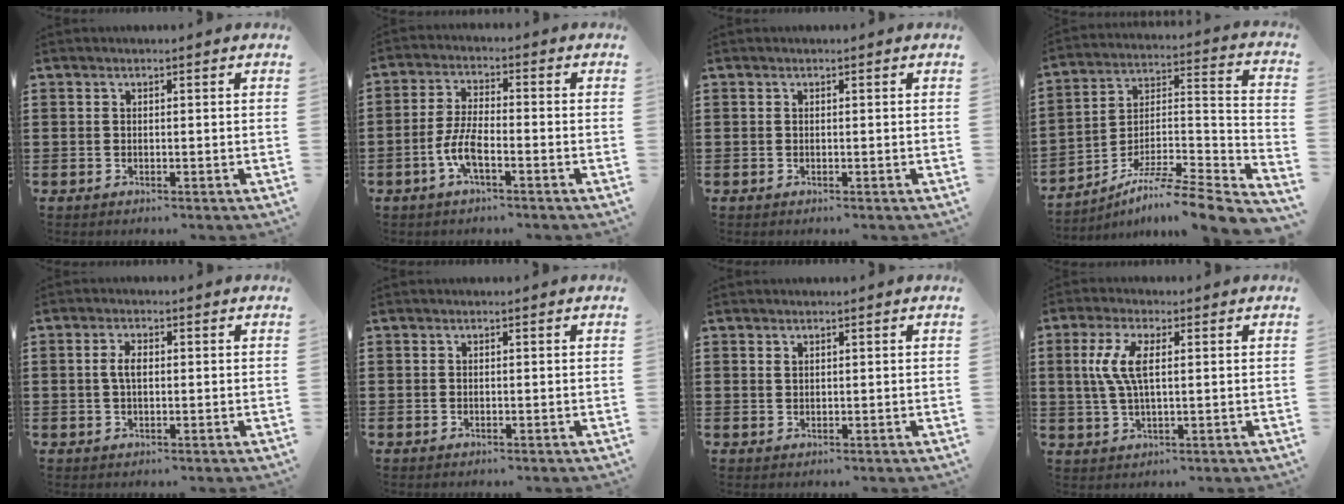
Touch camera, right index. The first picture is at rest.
{"total": 6.0, "force": [-2.5, 1.6, 5.2], "torque": [-0.129, -0.013, -0.054]}
{"total": 0.0}
{"total": 6.9, "force": [-5.8, 0.1, 3.7], "torque": [-0.057, -0.009, -0.118]}
{"total": 2.9, "force": [0.2, 1.3, 2.6], "torque": [-0.052, 0.005, 0.002]}
{"total": 0.0}
{"total": 0.9, "force": [0.6, 0.6, 0.3], "torque": [-0.008, 0.003, 0.011]}
{"total": 6.3, "force": [1.2, 2.4, 5.7], "torque": [-0.137, 0.000, 0.012]}